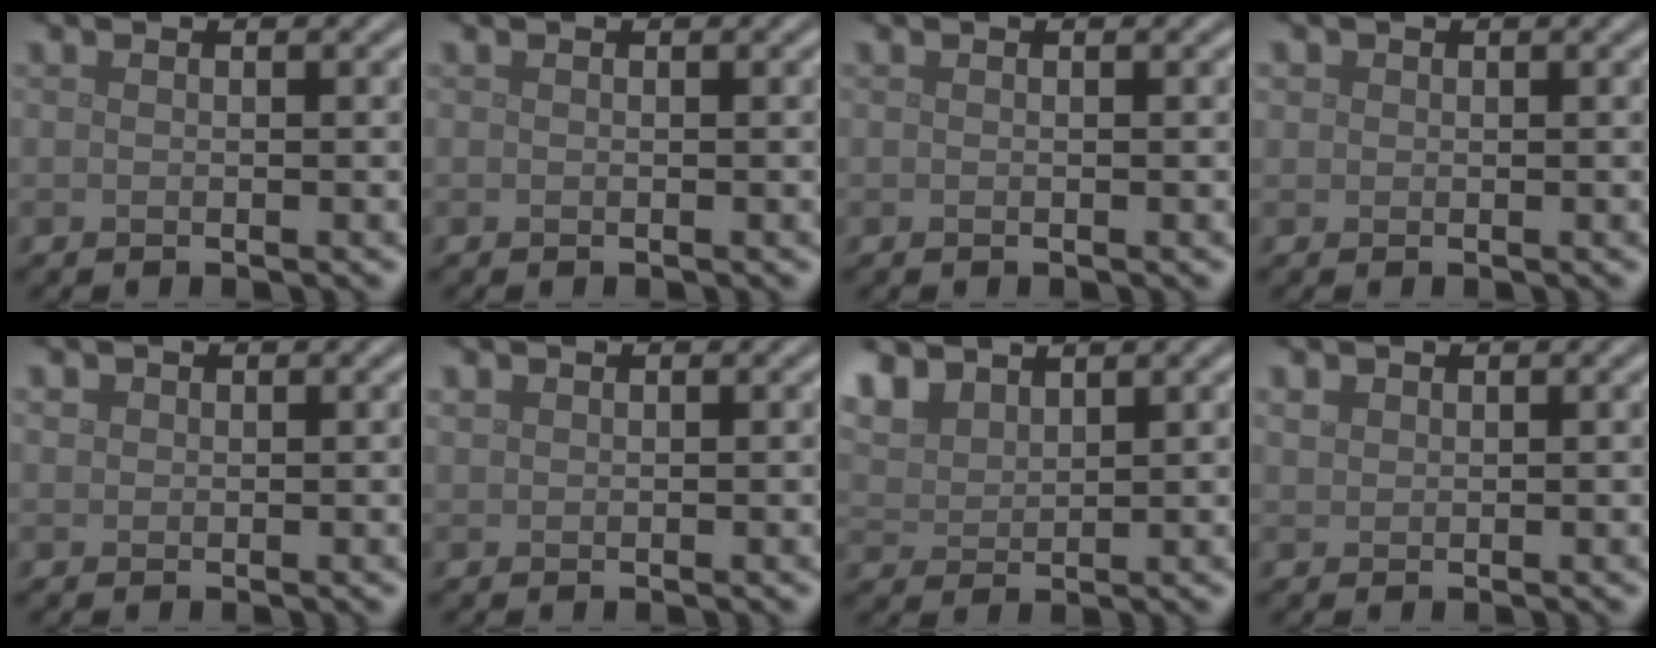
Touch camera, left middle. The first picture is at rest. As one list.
[{"total": 0.0}, {"total": 0.0}, {"total": 0.7, "force": [0.2, 0.7, 0.1], "torque": [0.005, -0.001, 0.002]}, {"total": 0.8, "force": [0.3, 0.7, 0.1], "torque": [0.000, 0.000, 0.004]}, {"total": 0.6, "force": [0.4, 0.4, 0.1], "torque": [-0.001, 0.000, 0.010]}, {"total": 4.3, "force": [3.2, 2.2, 1.8], "torque": [-0.053, 0.008, 0.068]}, {"total": 1.0, "force": [0.6, 0.7, 0.2], "torque": [-0.005, 0.000, 0.013]}]